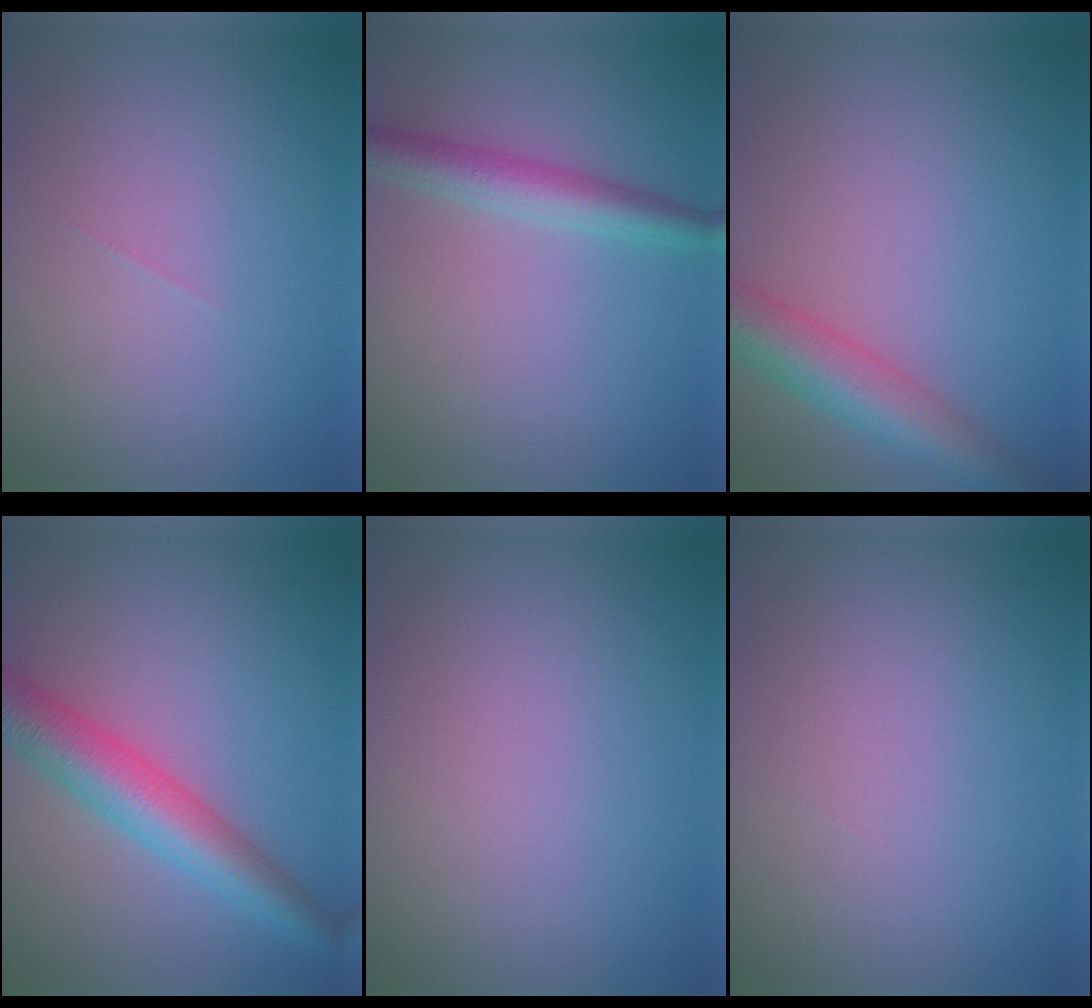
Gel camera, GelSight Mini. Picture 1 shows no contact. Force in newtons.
{"total": 3.5, "press": 3.5, "slide": 0.1}
{"total": 6.0, "press": 6.0, "slide": 0.2}
{"total": 6.2, "press": 6.2, "slide": 0.1}
{"total": 0.0}
{"total": 0.0}